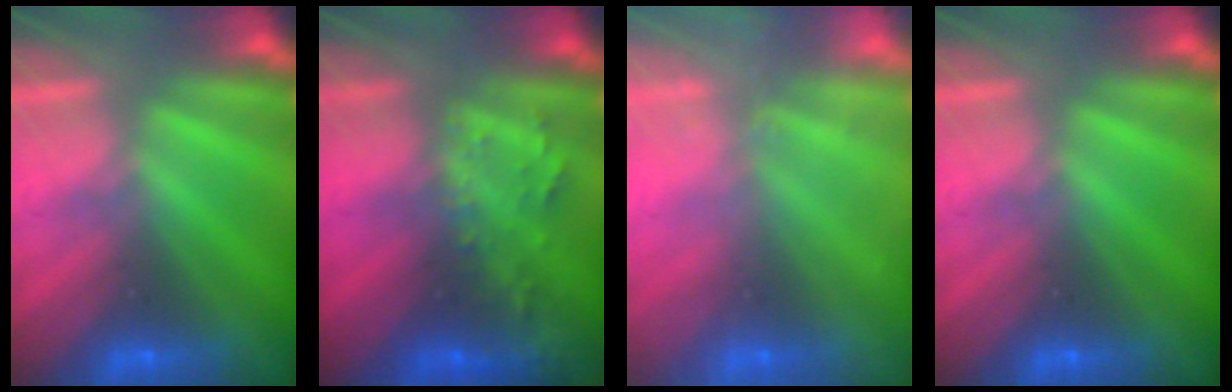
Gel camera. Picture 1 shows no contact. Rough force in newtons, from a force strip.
{"total": 2.7}
{"total": 2.4}
{"total": 0.0}